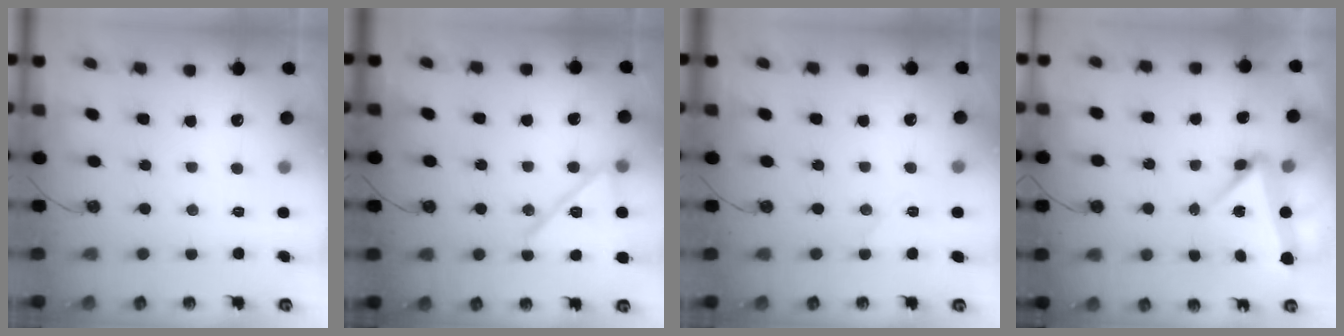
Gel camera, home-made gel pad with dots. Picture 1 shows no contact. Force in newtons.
{"total": 14.7, "press": 14.7, "slide": 0.6}
{"total": 6.3, "press": 5.8, "slide": 2.5}
{"total": 8.3, "press": 4.7, "slide": 6.8}